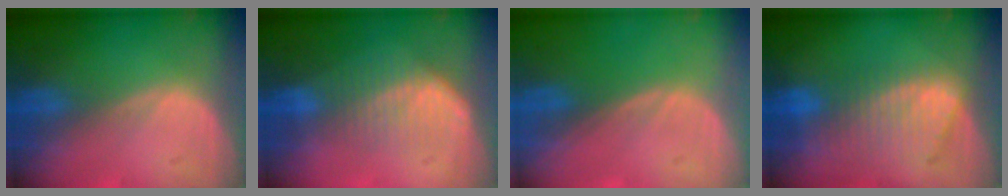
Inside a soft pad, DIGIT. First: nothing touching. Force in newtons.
{"total": 6.8, "press": 6.1, "slide": 3.1}
{"total": 0.0}
{"total": 8.4, "press": 7.7, "slide": 3.5}